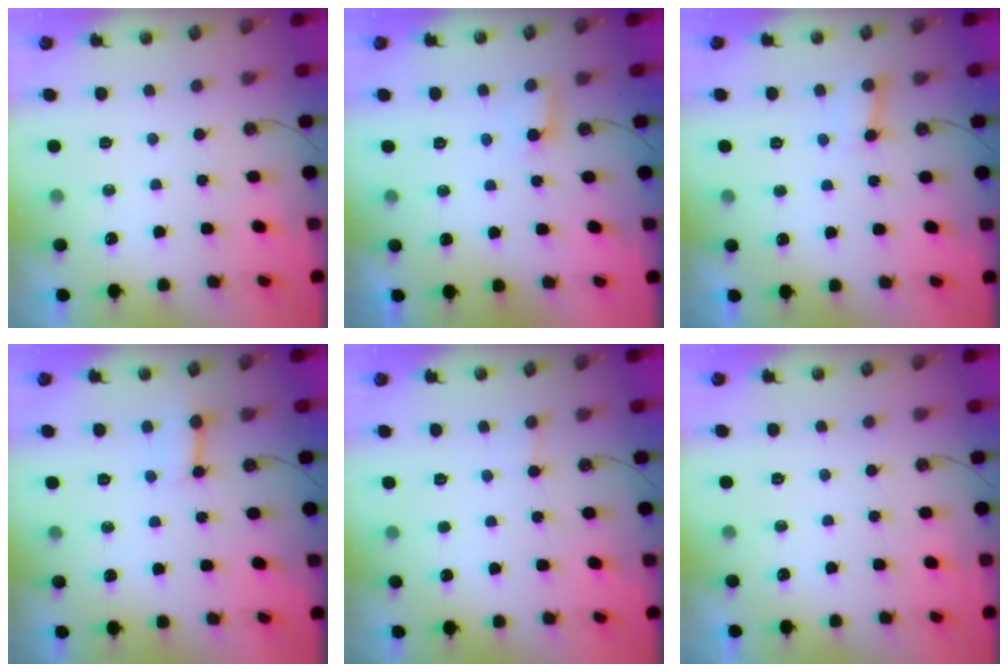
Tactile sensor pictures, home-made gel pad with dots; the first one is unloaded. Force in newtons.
{"total": 5.0, "press": 5.0, "slide": 0.4}
{"total": 5.0, "press": 4.9, "slide": 0.8}
{"total": 3.8, "press": 3.7, "slide": 0.7}
{"total": 1.4, "press": 1.4, "slide": 0.1}
{"total": 0.0}